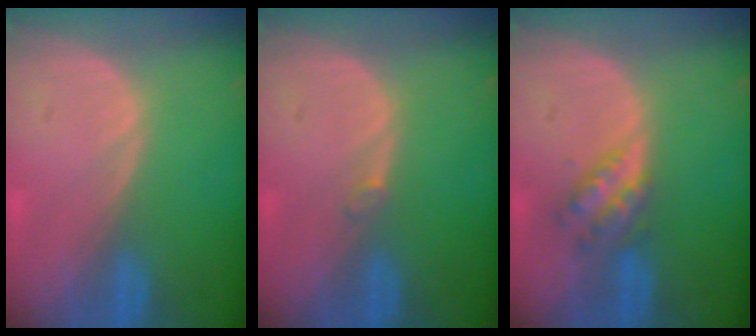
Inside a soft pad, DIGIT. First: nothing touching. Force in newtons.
{"total": 0.7, "press": 0.7, "slide": 0.2}
{"total": 4.0, "press": 4.0, "slide": 0.3}